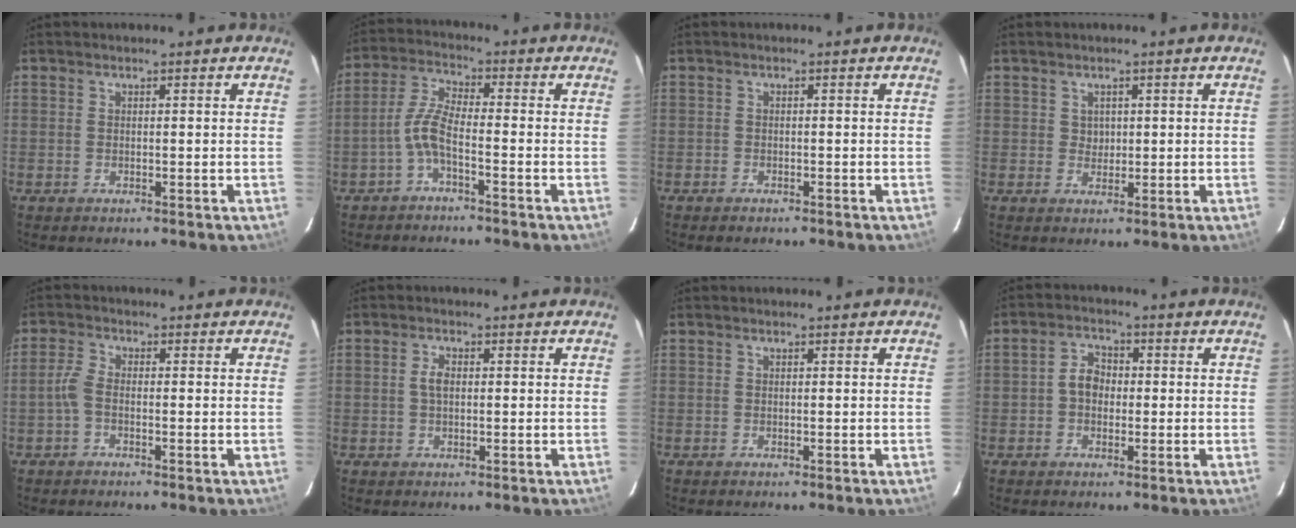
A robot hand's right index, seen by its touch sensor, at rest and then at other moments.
{"total": 4.9, "force": [-2.3, 0.9, 4.2], "torque": [-0.099, 0.013, -0.049]}
{"total": 1.7, "force": [-1.4, 0.8, 0.5], "torque": [-0.016, -0.002, -0.023]}
{"total": 1.8, "force": [0.6, 1.7, 0.3], "torque": [-0.001, 0.005, 0.010]}
{"total": 2.7, "force": [-1.0, 1.2, 2.2], "torque": [-0.057, 0.007, -0.024]}
{"total": 2.2, "force": [0.1, 1.2, 1.8], "torque": [-0.037, 0.005, 0.002]}
{"total": 0.0}
{"total": 4.0, "force": [-0.5, 3.3, 2.4], "torque": [-0.043, 0.015, -0.009]}